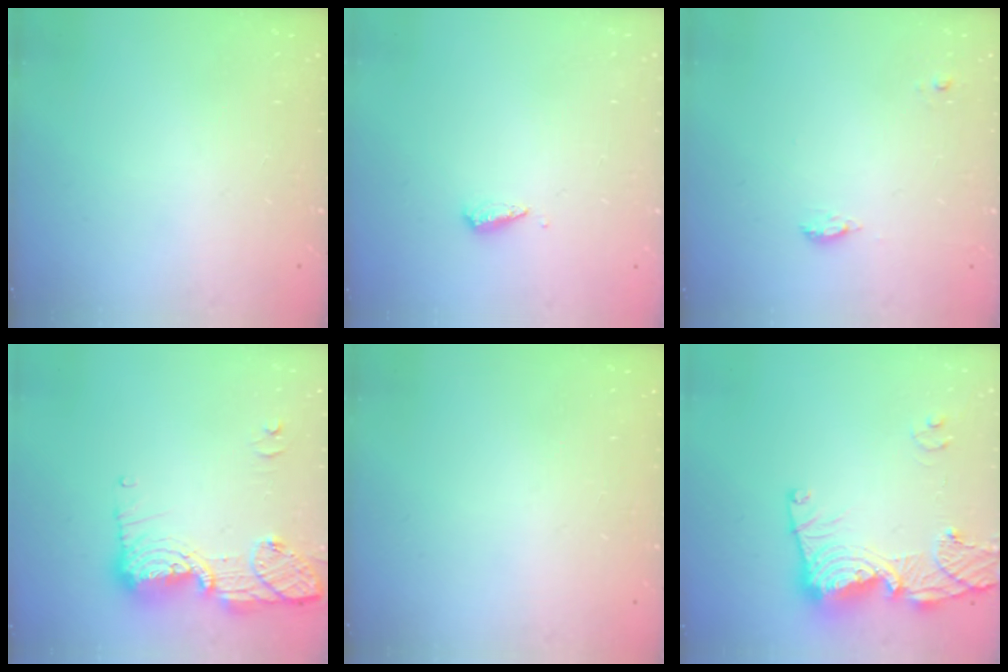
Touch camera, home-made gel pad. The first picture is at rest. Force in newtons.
{"total": 3.0, "press": 3.0, "slide": 0.2}
{"total": 5.3, "press": 5.0, "slide": 1.7}
{"total": 14.5, "press": 14.3, "slide": 2.9}
{"total": 0.0}
{"total": 14.9, "press": 14.8, "slide": 1.7}